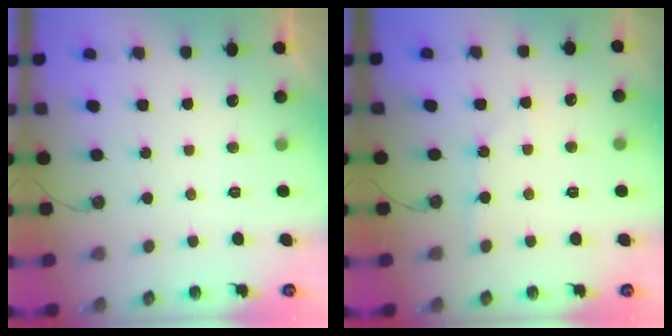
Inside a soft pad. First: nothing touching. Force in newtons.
{"total": 3.7, "press": 3.6, "slide": 0.6}